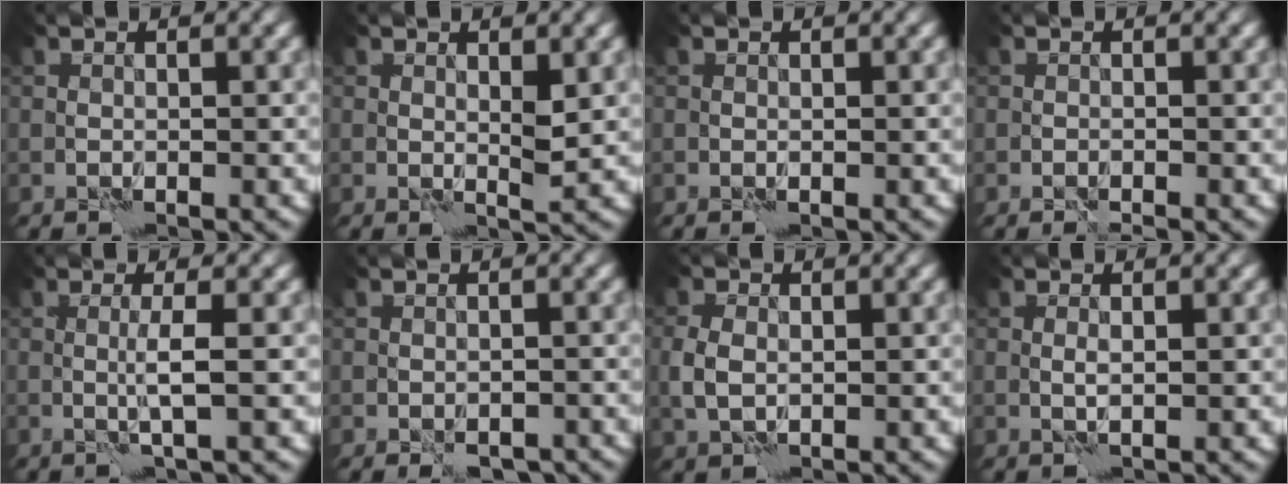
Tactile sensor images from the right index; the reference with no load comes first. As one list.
[{"total": 1.5, "force": [0.6, 0.4, 1.4], "torque": [-0.021, -0.006, 0.012]}, {"total": 0.0}, {"total": 0.6, "force": [-0.5, 0.0, 0.3], "torque": [-0.006, -0.003, -0.012]}, {"total": 1.8, "force": [0.4, -0.2, 1.7], "torque": [-0.034, -0.006, 0.004]}, {"total": 2.9, "force": [-2.2, 1.6, 1.0], "torque": [-0.010, -0.001, -0.025]}, {"total": 2.2, "force": [0.2, 1.6, 1.5], "torque": [-0.042, -0.001, 0.002]}, {"total": 0.7, "force": [0.4, -0.1, 0.5], "torque": [-0.013, -0.003, 0.007]}]